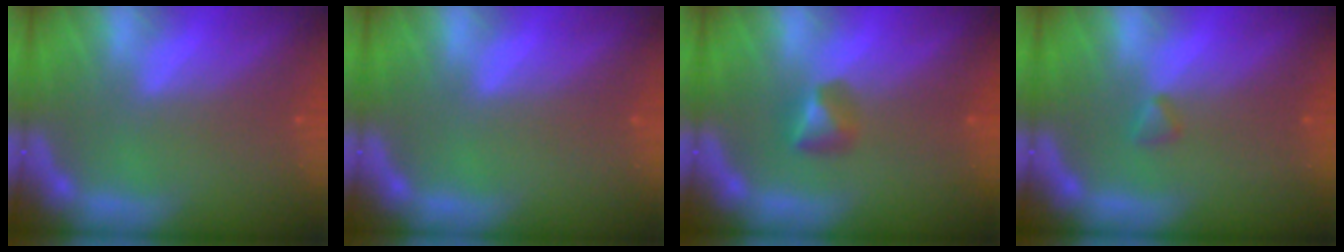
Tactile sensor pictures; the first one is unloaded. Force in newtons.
{"total": 0.0}
{"total": 1.9}
{"total": 0.9}